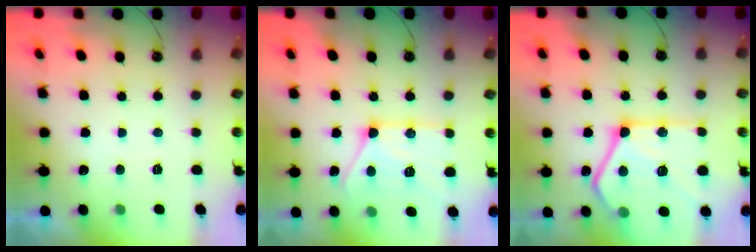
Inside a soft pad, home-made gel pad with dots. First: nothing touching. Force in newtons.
{"total": 15.2, "press": 15.2, "slide": 0.9}
{"total": 25.7, "press": 25.7, "slide": 1.9}